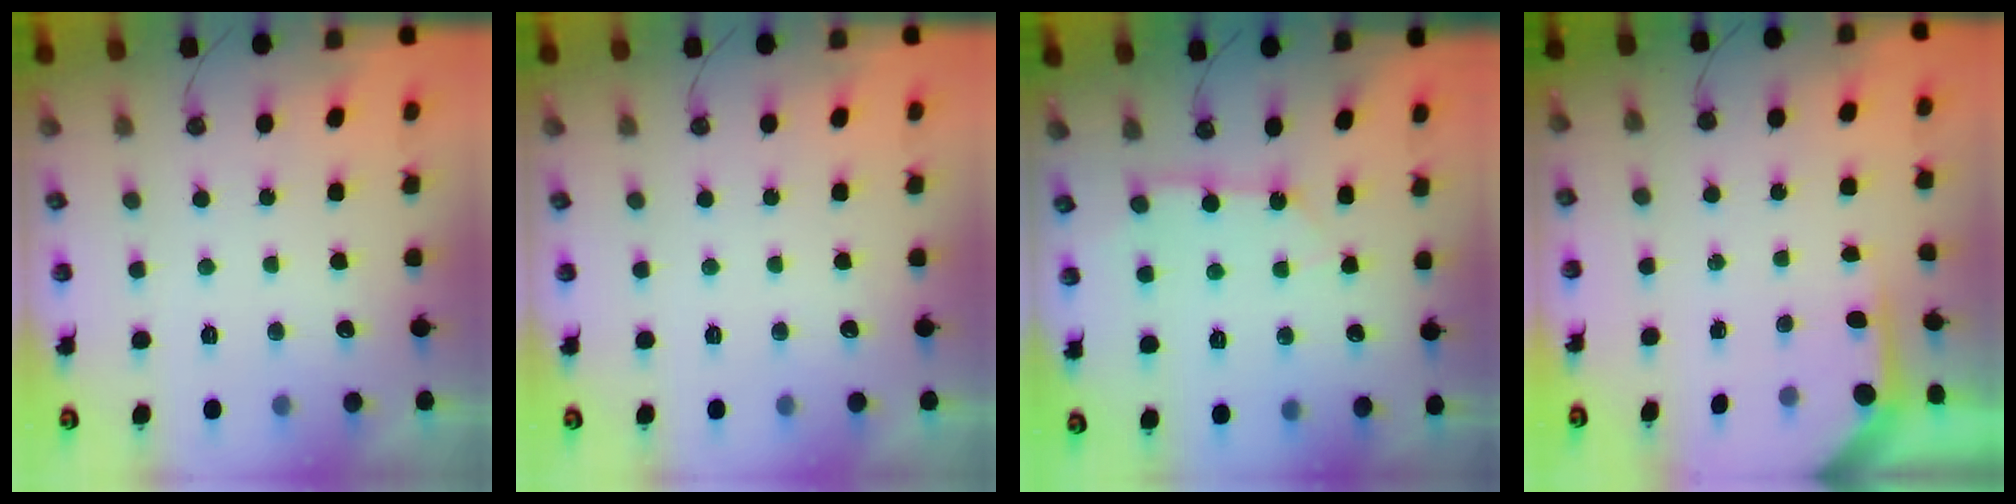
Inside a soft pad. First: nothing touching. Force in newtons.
{"total": 0.0}
{"total": 3.1, "press": 3.1, "slide": 0.2}
{"total": 3.5, "press": 3.5, "slide": 0.4}